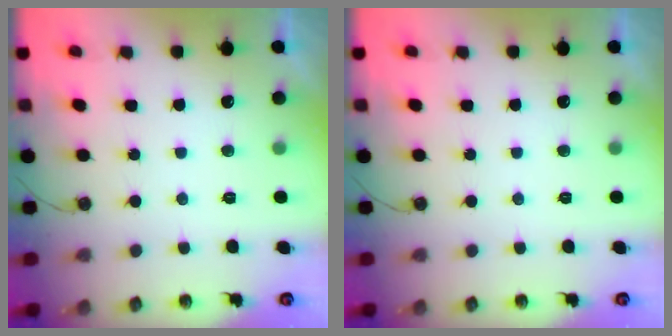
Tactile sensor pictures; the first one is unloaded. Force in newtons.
{"total": 0.0}